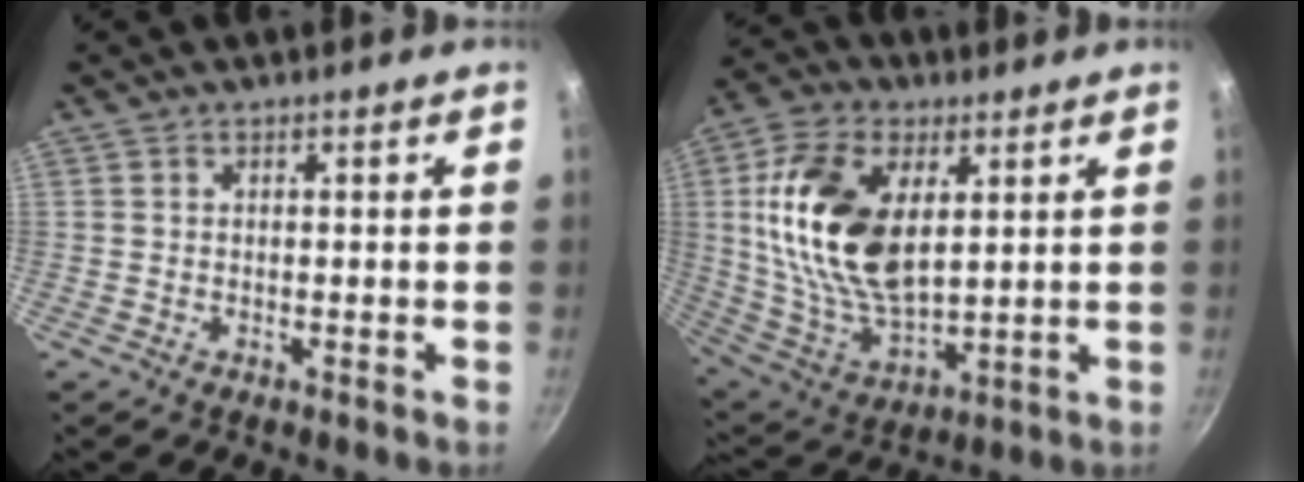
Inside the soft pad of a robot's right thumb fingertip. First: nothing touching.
{"total": 20.2, "force": [4.6, 11.5, 16.0], "torque": [-0.296, -0.013, 0.097]}